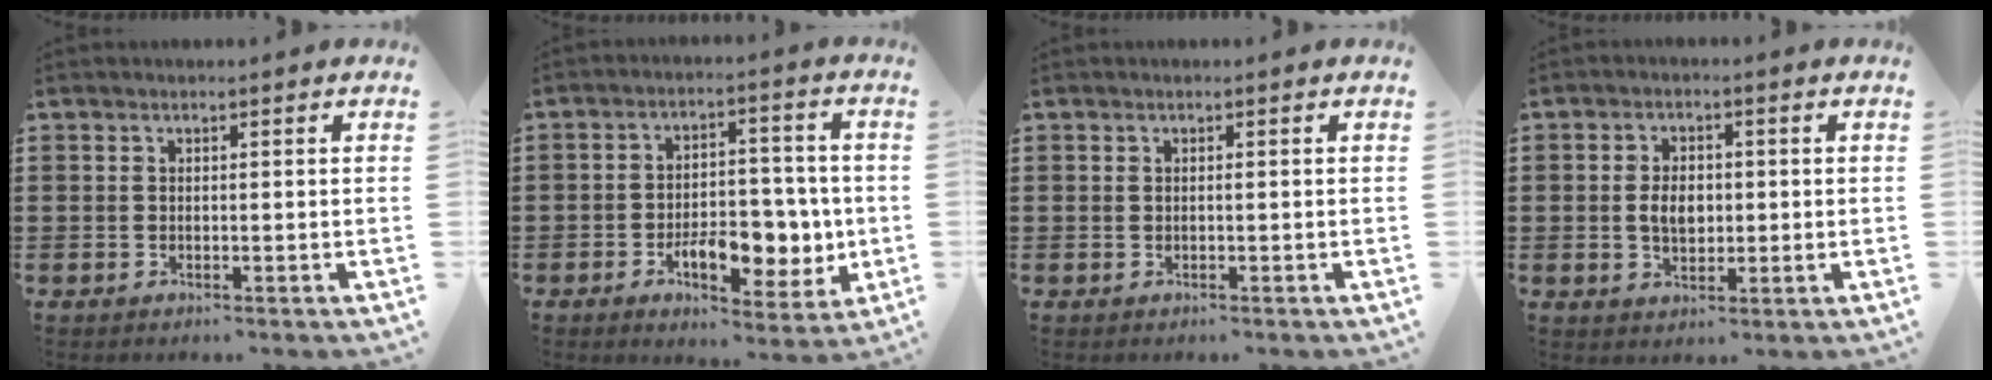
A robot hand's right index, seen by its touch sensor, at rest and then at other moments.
{"total": 9.0, "force": [-2.4, 5.2, 6.9], "torque": [-0.098, 0.004, -0.040]}
{"total": 0.0}
{"total": 3.9, "force": [-0.1, 2.2, 3.2], "torque": [-0.055, 0.004, -0.005]}